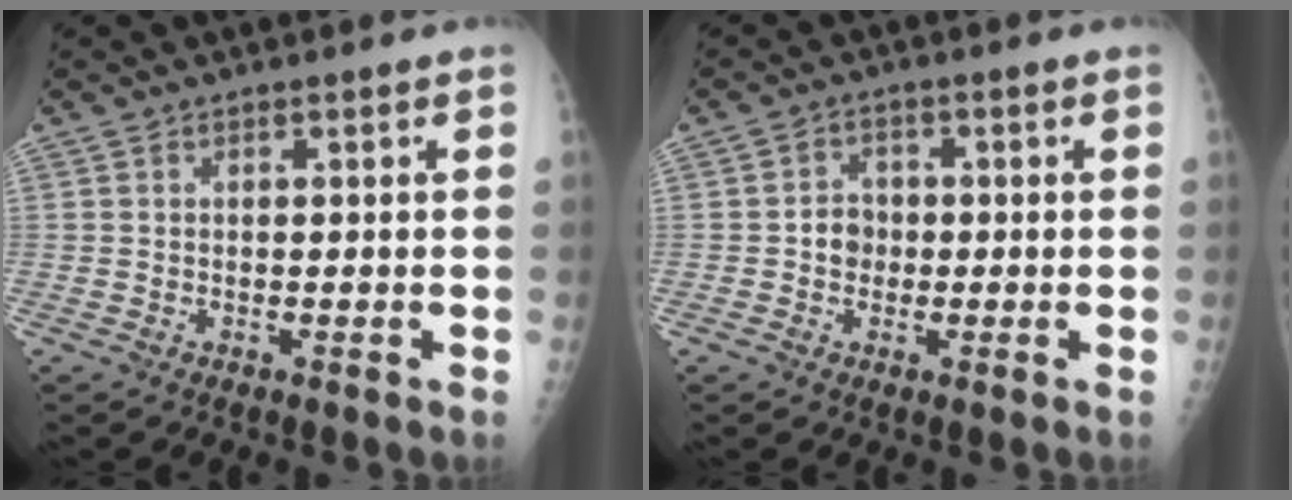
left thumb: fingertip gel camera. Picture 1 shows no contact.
{"total": 3.6, "force": [-0.5, 3.2, 1.5], "torque": [-0.004, 0.009, -0.014]}